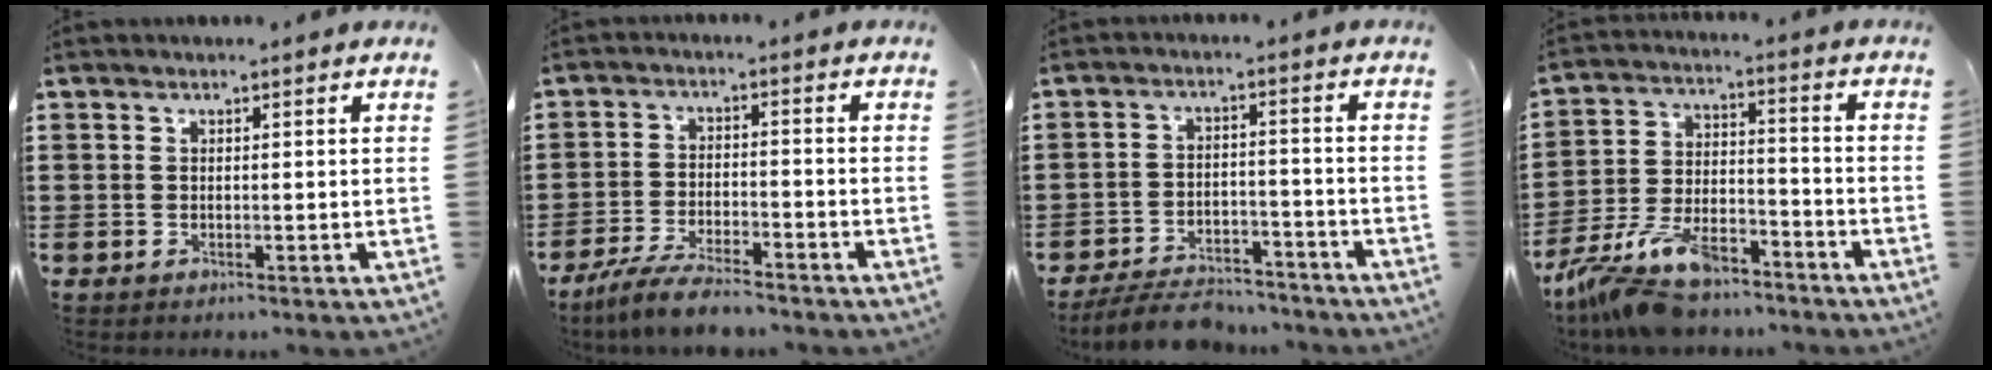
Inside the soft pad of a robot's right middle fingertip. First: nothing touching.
{"total": 5.7, "force": [-5.2, 0.6, 2.4], "torque": [-0.058, -0.006, -0.103]}
{"total": 6.3, "force": [-6.0, 1.2, 1.4], "torque": [-0.023, 0.011, -0.115]}
{"total": 10.9, "force": [-9.2, 2.9, 5.0], "torque": [-0.111, 0.018, -0.182]}